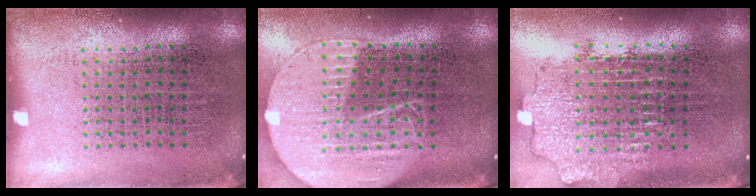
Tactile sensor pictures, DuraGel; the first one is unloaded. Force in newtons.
{"total": 2.1, "press": 1.8, "slide": 1.1}
{"total": 2.0, "press": 1.5, "slide": 1.3}